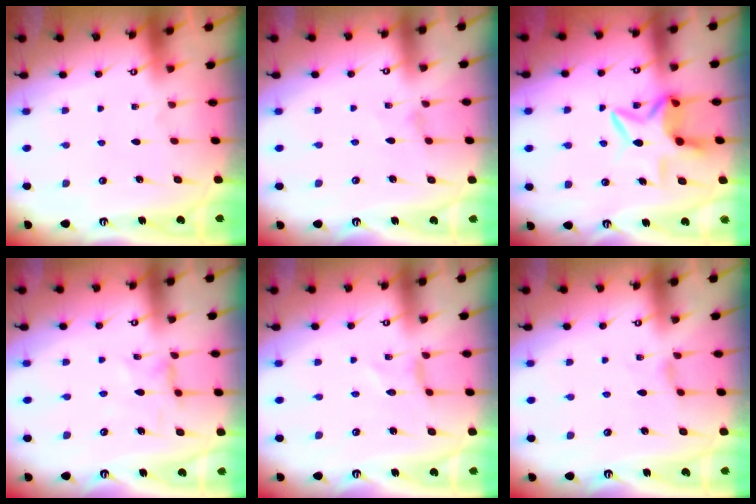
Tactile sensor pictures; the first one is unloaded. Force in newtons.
{"total": 0.0}
{"total": 8.6, "press": 8.6, "slide": 0.9}
{"total": 1.2, "press": 1.2, "slide": 0.3}
{"total": 0.0}
{"total": 1.1, "press": 1.1, "slide": 0.2}